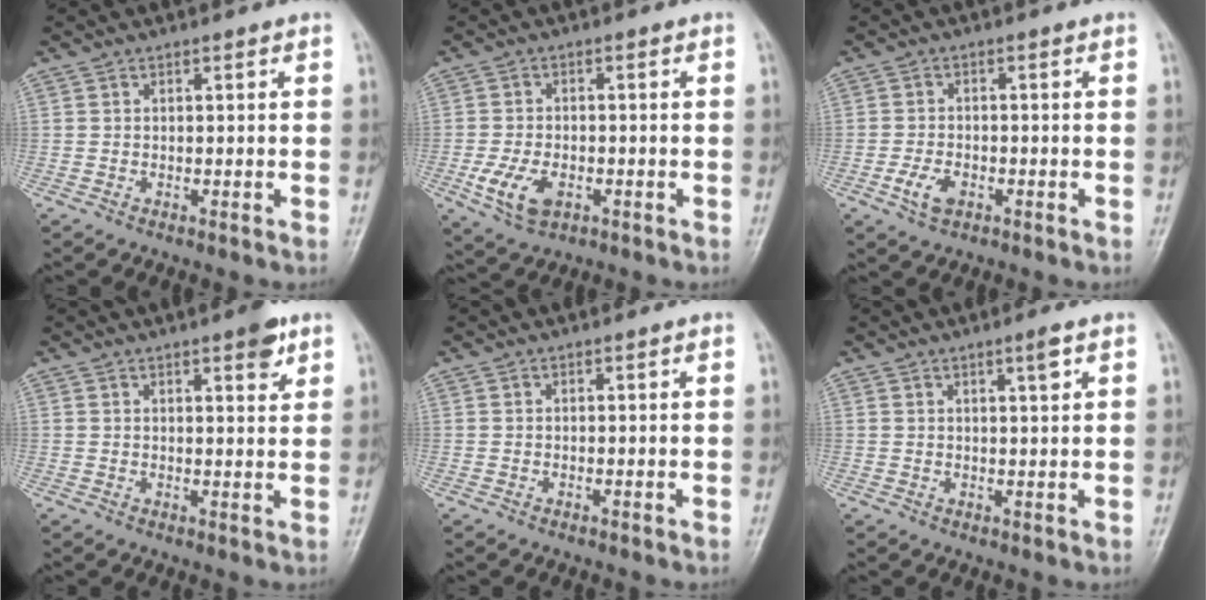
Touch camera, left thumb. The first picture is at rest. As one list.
[{"total": 7.1, "force": [-2.4, 4.3, 5.0], "torque": [-0.098, 0.000, -0.039]}, {"total": 4.1, "force": [-1.8, 2.5, 2.7], "torque": [-0.053, 0.005, -0.034]}, {"total": 4.3, "force": [2.6, 1.3, 3.2], "torque": [-0.033, -0.013, 0.032]}, {"total": 0.0}, {"total": 2.4, "force": [1.3, 0.2, 2.0], "torque": [-0.031, -0.006, 0.022]}]